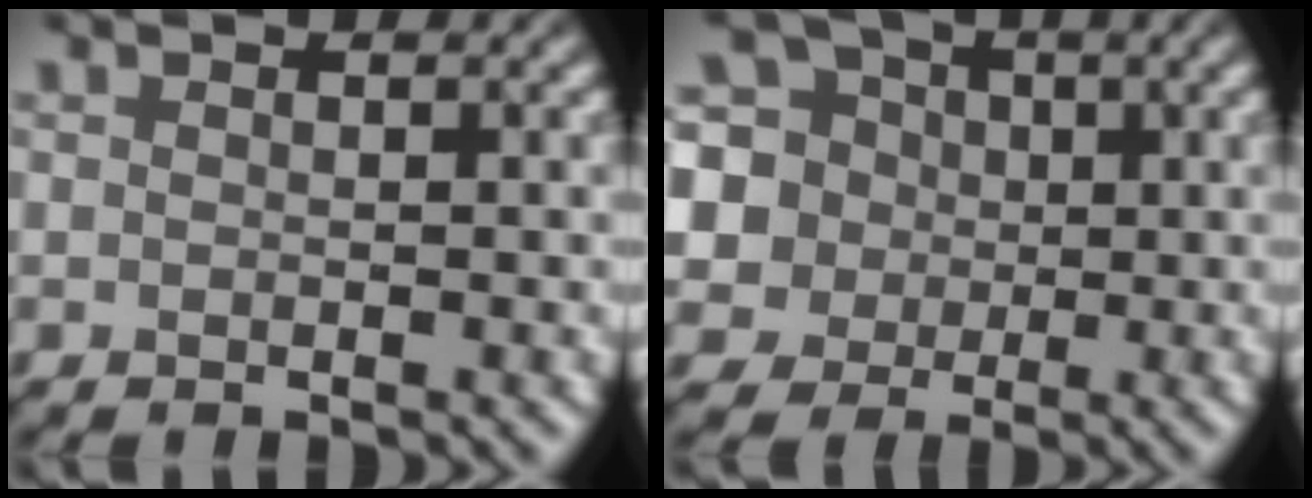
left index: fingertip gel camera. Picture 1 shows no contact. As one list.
[{"total": 10.7, "force": [3.2, 9.3, 4.2], "torque": [-0.118, 0.038, 0.043]}]